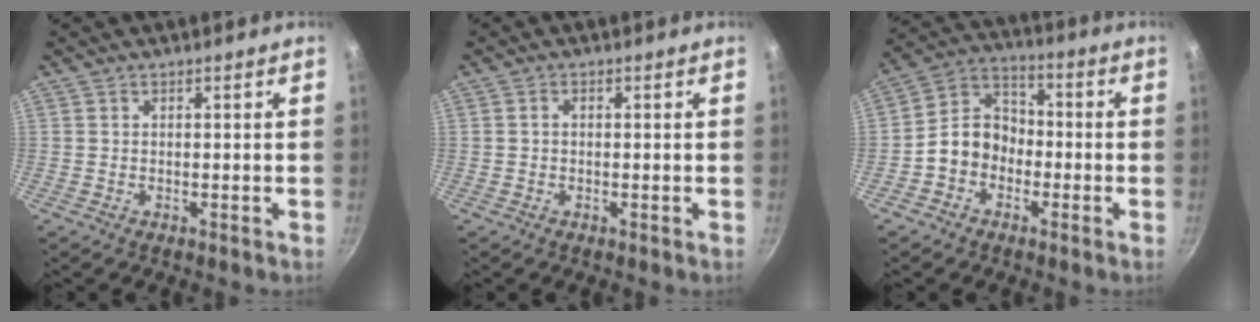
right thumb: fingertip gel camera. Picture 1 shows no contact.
{"total": 0.9, "force": [-0.1, 0.7, 0.6], "torque": [-0.011, 0.006, -0.001]}
{"total": 9.2, "force": [-2.7, 7.5, 4.6], "torque": [-0.047, 0.046, -0.068]}